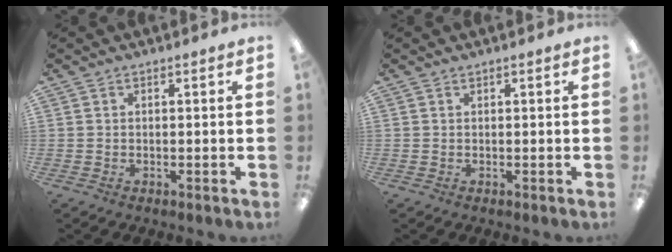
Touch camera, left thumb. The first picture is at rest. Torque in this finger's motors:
{"motor_torque": [0.00, 0.00, 0.00, 0.00, 0.00]}